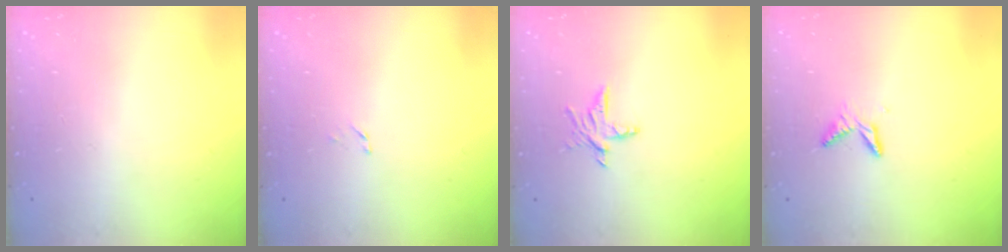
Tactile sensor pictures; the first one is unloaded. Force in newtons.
{"total": 1.4, "press": 1.4, "slide": 0.2}
{"total": 6.3, "press": 6.2, "slide": 0.6}
{"total": 5.6, "press": 5.5, "slide": 0.5}